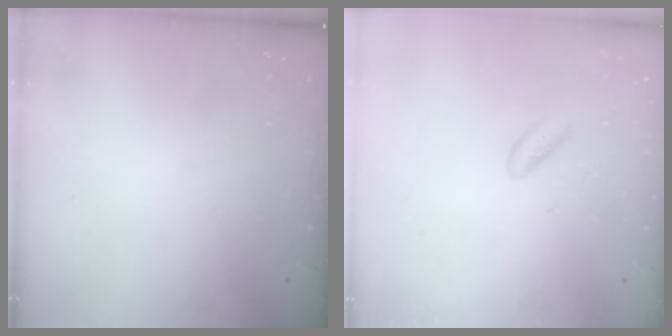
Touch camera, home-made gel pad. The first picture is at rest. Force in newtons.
{"total": 1.4, "press": 1.4, "slide": 0.3}